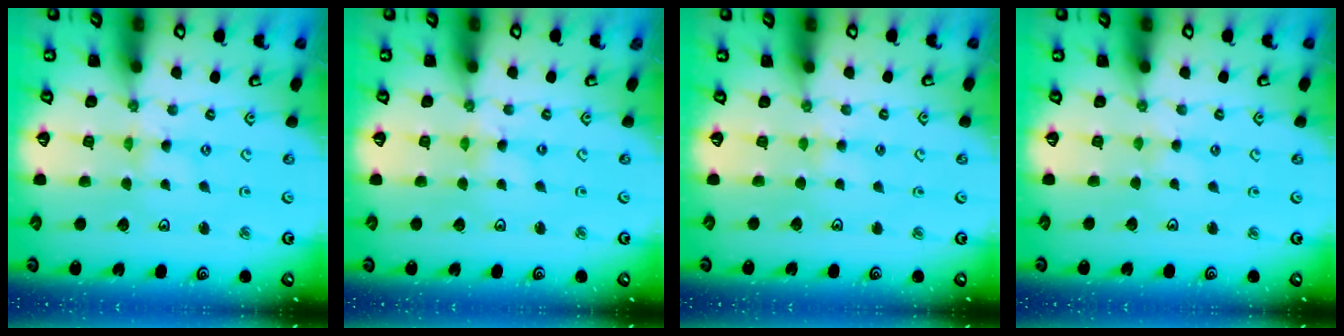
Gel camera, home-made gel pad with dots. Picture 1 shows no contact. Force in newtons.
{"total": 0.0}
{"total": 2.9, "press": 2.8, "slide": 0.6}
{"total": 1.5, "press": 1.4, "slide": 0.4}